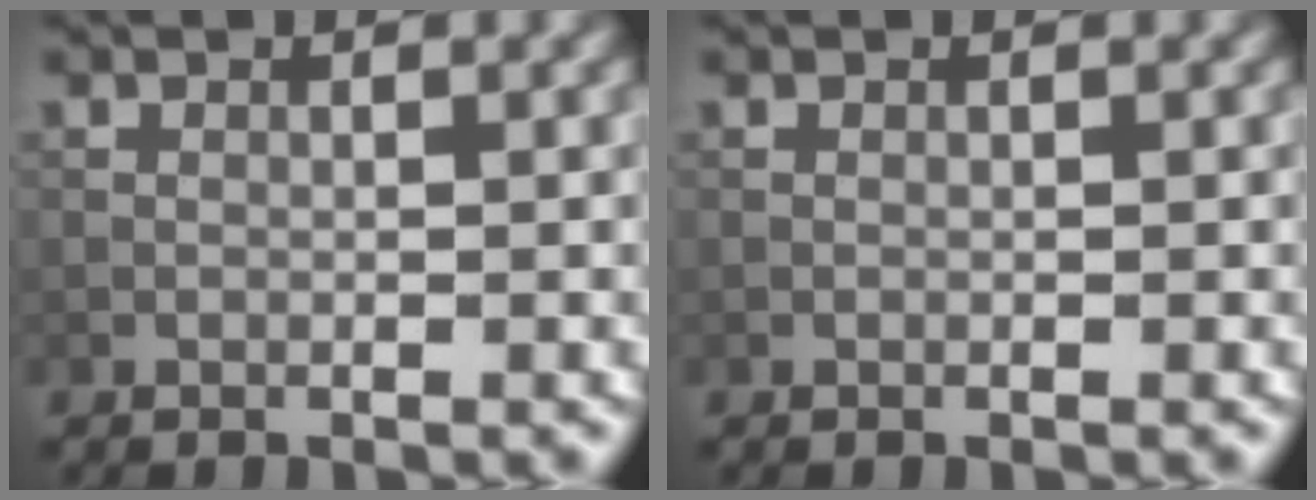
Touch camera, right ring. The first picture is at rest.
{"total": 0.0}